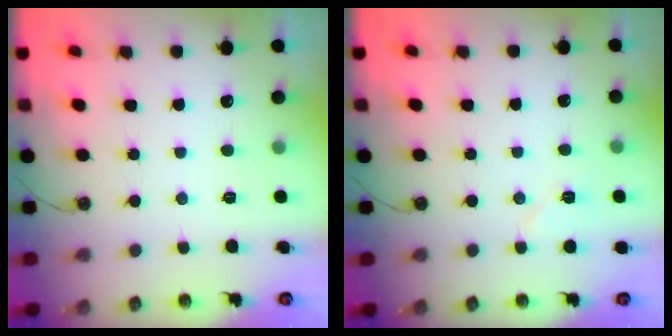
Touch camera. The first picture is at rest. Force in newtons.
{"total": 5.7, "press": 4.1, "slide": 4.0}